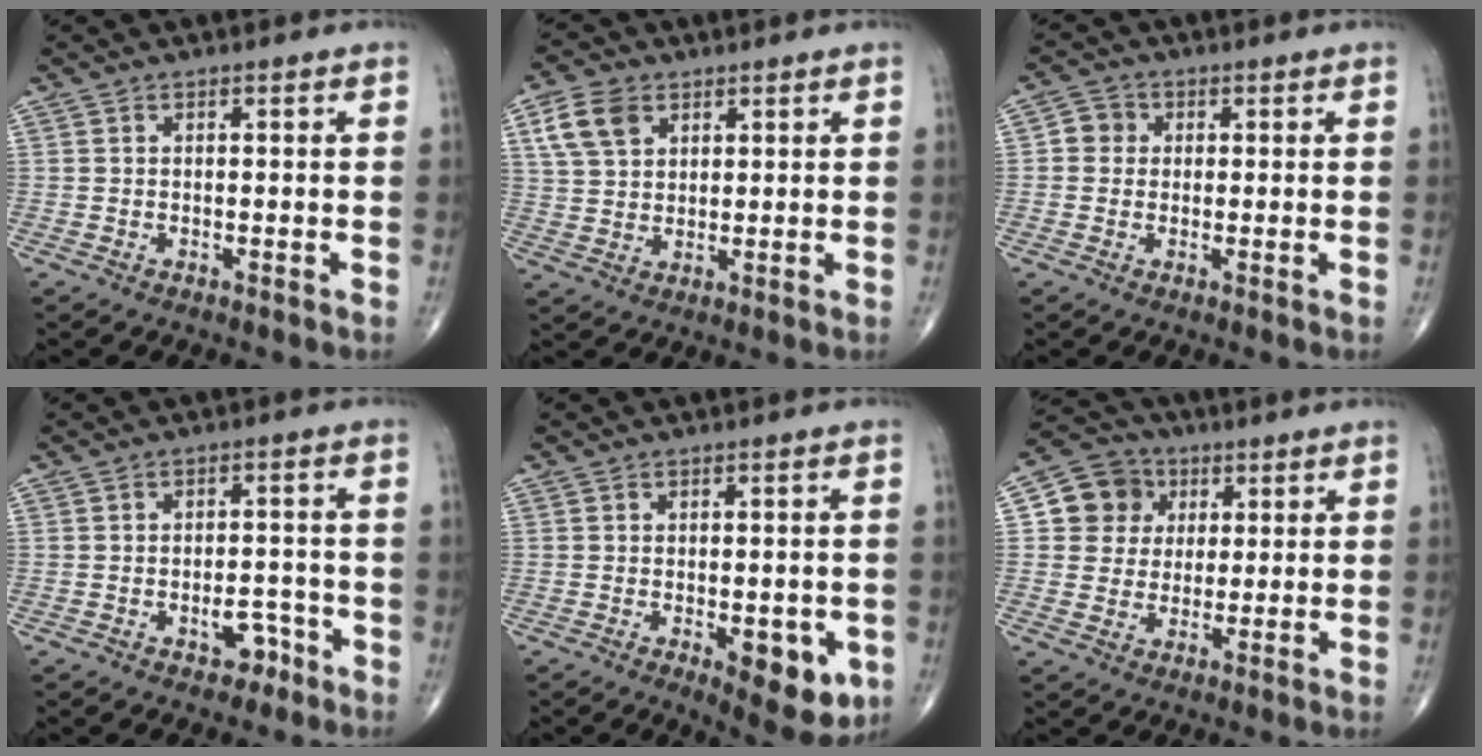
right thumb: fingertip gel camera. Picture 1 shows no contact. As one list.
[{"total": 7.6, "force": [3.4, 5.2, 4.3], "torque": [-0.070, -0.004, 0.068]}, {"total": 3.4, "force": [0.3, 3.2, 1.2], "torque": [0.000, 0.007, -0.003]}, {"total": 4.2, "force": [-2.3, 2.6, 2.3], "torque": [-0.013, 0.026, -0.030]}, {"total": 9.6, "force": [-3.0, 4.2, 8.0], "torque": [-0.080, -0.005, -0.030]}, {"total": 9.2, "force": [2.5, 8.5, 2.6], "torque": [-0.012, 0.001, 0.034]}]